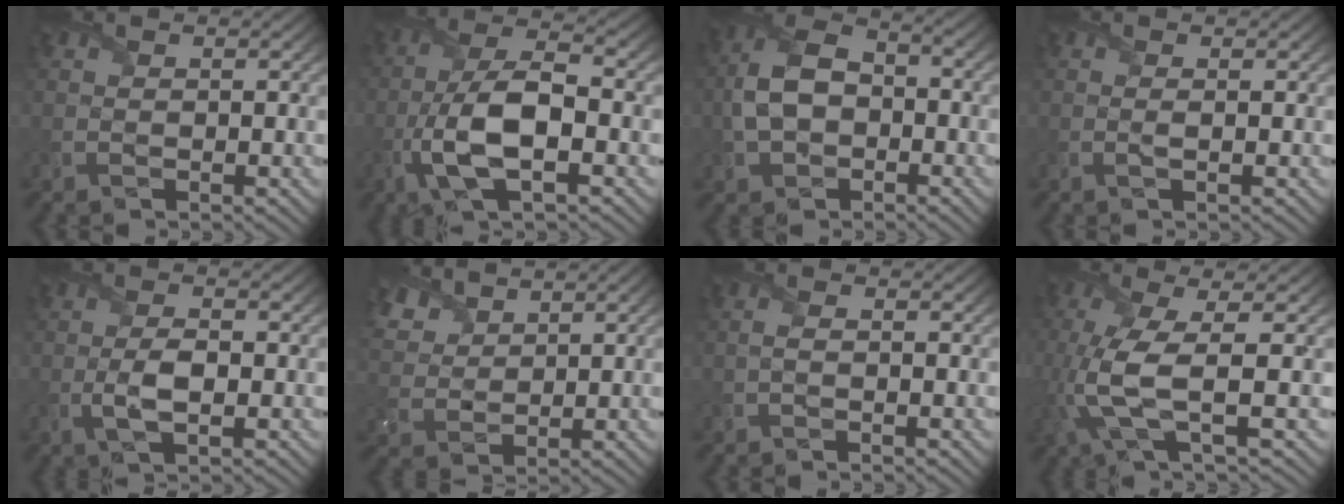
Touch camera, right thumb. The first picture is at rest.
{"total": 9.5, "force": [-2.8, 3.6, 8.3], "torque": [-0.175, 0.004, -0.062]}
{"total": 8.3, "force": [-1.6, 5.5, 6.0], "torque": [-0.138, 0.005, -0.038]}
{"total": 0.7, "force": [0.1, -0.1, 0.7], "torque": [-0.015, 0.003, -0.003]}
{"total": 3.4, "force": [-0.8, 1.3, 3.0], "torque": [-0.069, -0.003, -0.020]}
{"total": 5.1, "force": [3.9, 2.5, 1.9], "torque": [-0.061, 0.005, 0.086]}
{"total": 1.0, "force": [-0.3, 0.3, 0.9], "torque": [-0.023, 0.001, -0.008]}
{"total": 7.3, "force": [-0.5, 2.0, 7.0], "torque": [-0.163, -0.001, -0.017]}